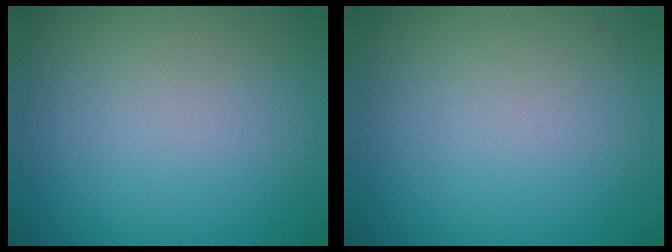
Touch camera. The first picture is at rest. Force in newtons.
{"total": 0.6, "press": 0.5, "slide": 0.3}